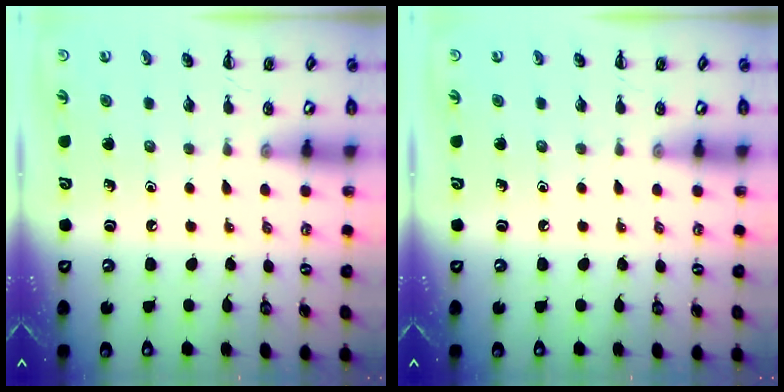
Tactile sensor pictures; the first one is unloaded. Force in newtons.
{"total": 0.0}